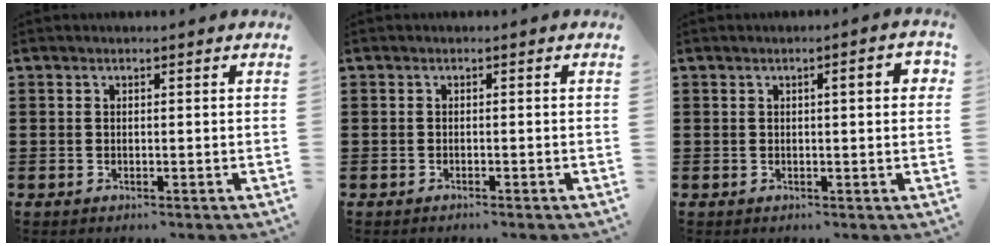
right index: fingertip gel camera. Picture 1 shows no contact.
{"total": 0.5, "force": [-0.5, 0.0, 0.1], "torque": [-0.003, -0.003, -0.010]}
{"total": 3.0, "force": [0.6, 0.5, 2.9], "torque": [-0.047, 0.003, 0.005]}